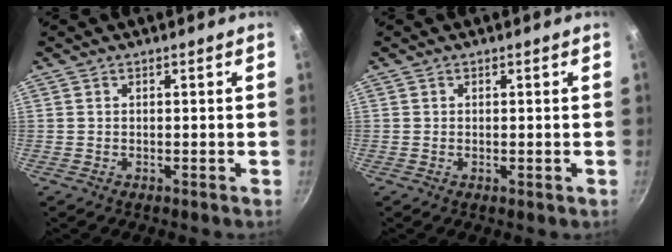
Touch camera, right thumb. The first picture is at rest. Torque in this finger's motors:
{"motor_torque": [-0.86, 0.06, -0.25, 0.17, -0.05]}